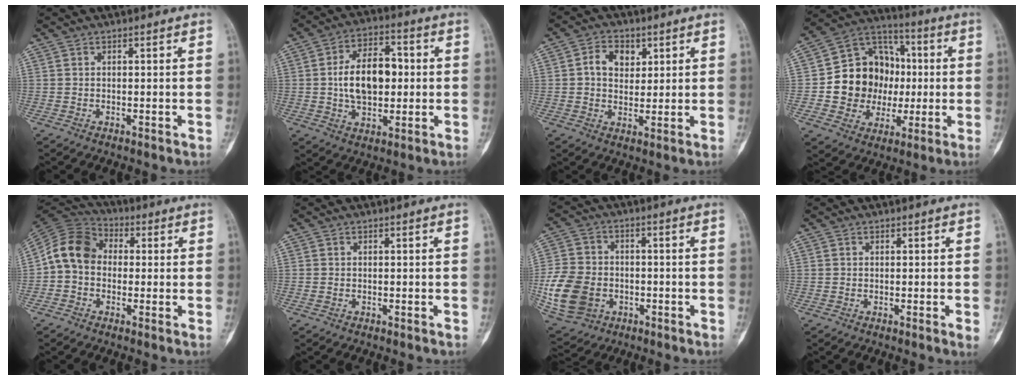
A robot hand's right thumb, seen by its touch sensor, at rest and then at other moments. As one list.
[{"total": 12.9, "force": [0.5, 8.0, 10.1], "torque": [-0.146, 0.018, 0.007]}, {"total": 6.3, "force": [1.9, 4.7, 3.7], "torque": [-0.034, -0.002, 0.031]}, {"total": 17.5, "force": [-0.4, 14.9, 9.2], "torque": [-0.099, 0.034, 0.003]}, {"total": 9.9, "force": [-0.1, 8.0, 5.8], "torque": [-0.096, 0.030, -0.019]}, {"total": 0.6, "force": [-0.2, 0.5, 0.3], "torque": [-0.012, 0.002, -0.001]}, {"total": 14.5, "force": [-3.5, 11.4, 8.3], "torque": [-0.166, 0.007, -0.056]}, {"total": 1.3, "force": [-0.4, 0.0, 1.2], "torque": [-0.022, -0.004, -0.003]}]